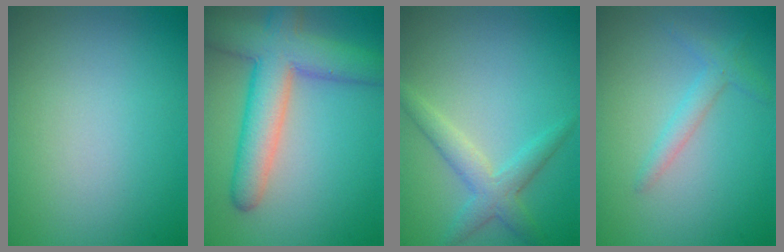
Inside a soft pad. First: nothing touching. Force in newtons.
{"total": 7.7, "press": 7.7, "slide": 0.5}
{"total": 2.9, "press": 2.9, "slide": 0.2}
{"total": 1.7, "press": 1.7, "slide": 0.1}